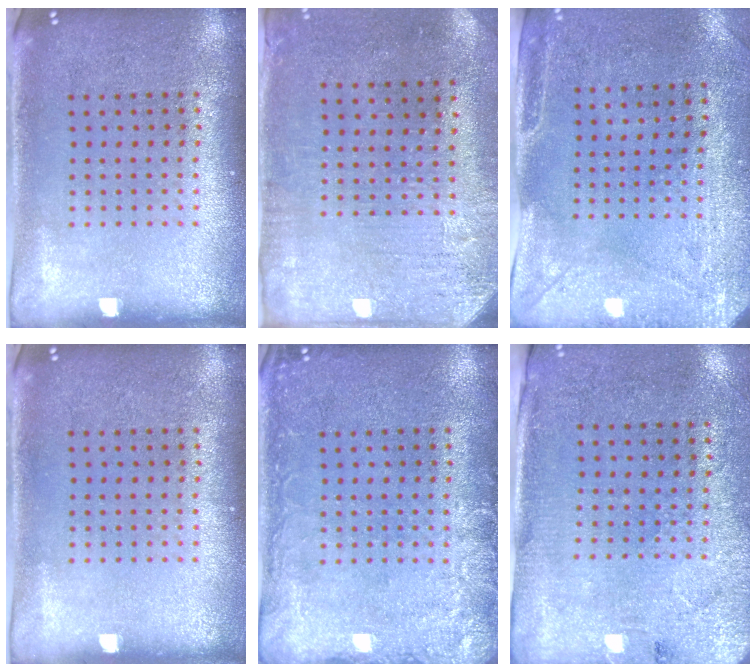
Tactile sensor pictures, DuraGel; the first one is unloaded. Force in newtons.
{"total": 3.1, "press": 2.5, "slide": 1.8}
{"total": 3.0, "press": 2.4, "slide": 1.8}
{"total": 0.0}
{"total": 2.6, "press": 2.6, "slide": 0.3}
{"total": 2.7, "press": 2.3, "slide": 1.4}